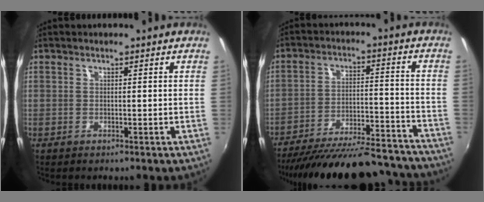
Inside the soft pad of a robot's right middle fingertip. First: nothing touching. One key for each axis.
{"total": 26.2, "fx": -23.4, "fy": 6.2, "fz": 9.9, "tx": -0.184, "ty": -0.007, "tz": -0.315}